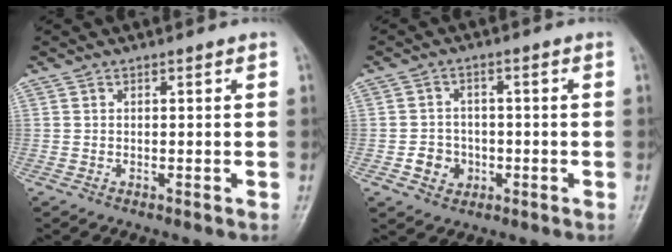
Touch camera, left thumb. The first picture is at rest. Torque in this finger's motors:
{"motor_torque": [-0.35, 0.34, 0.04, 0.00, 0.00]}